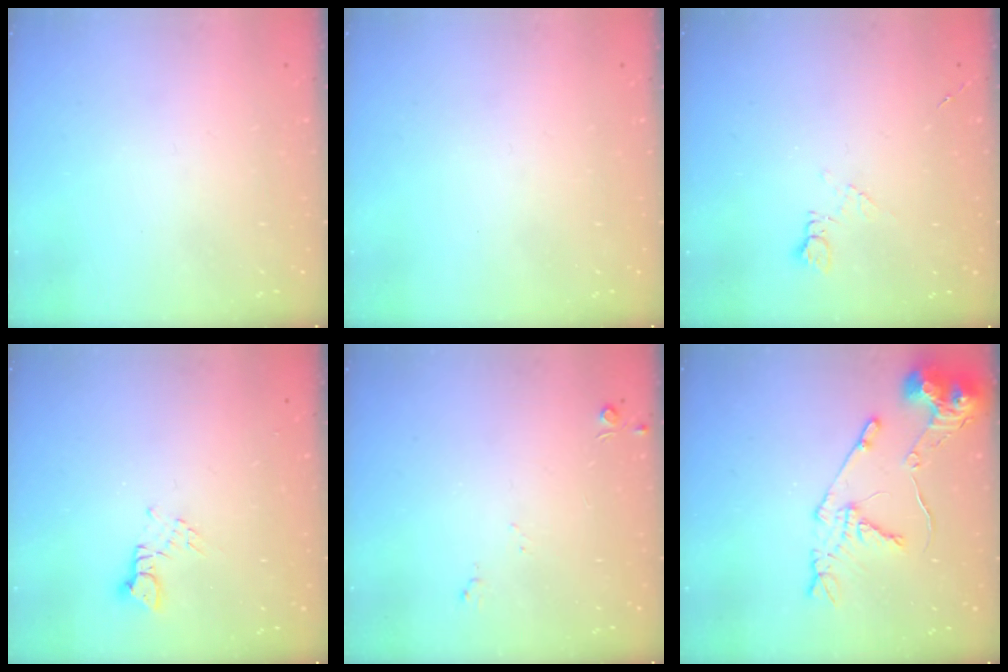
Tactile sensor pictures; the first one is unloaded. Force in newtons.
{"total": 0.0}
{"total": 6.5, "press": 6.4, "slide": 0.8}
{"total": 2.8, "press": 2.8, "slide": 0.3}
{"total": 4.9, "press": 4.8, "slide": 0.7}
{"total": 12.8, "press": 12.7, "slide": 1.4}